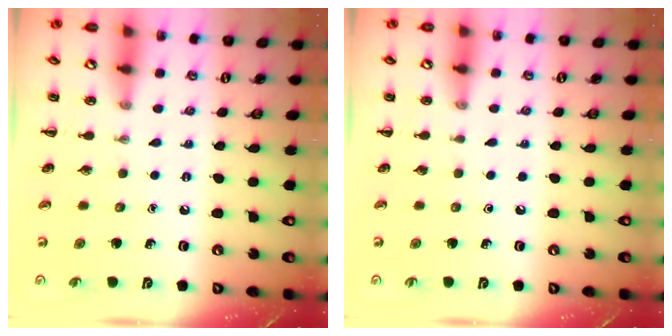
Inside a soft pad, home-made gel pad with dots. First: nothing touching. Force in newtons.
{"total": 0.0}